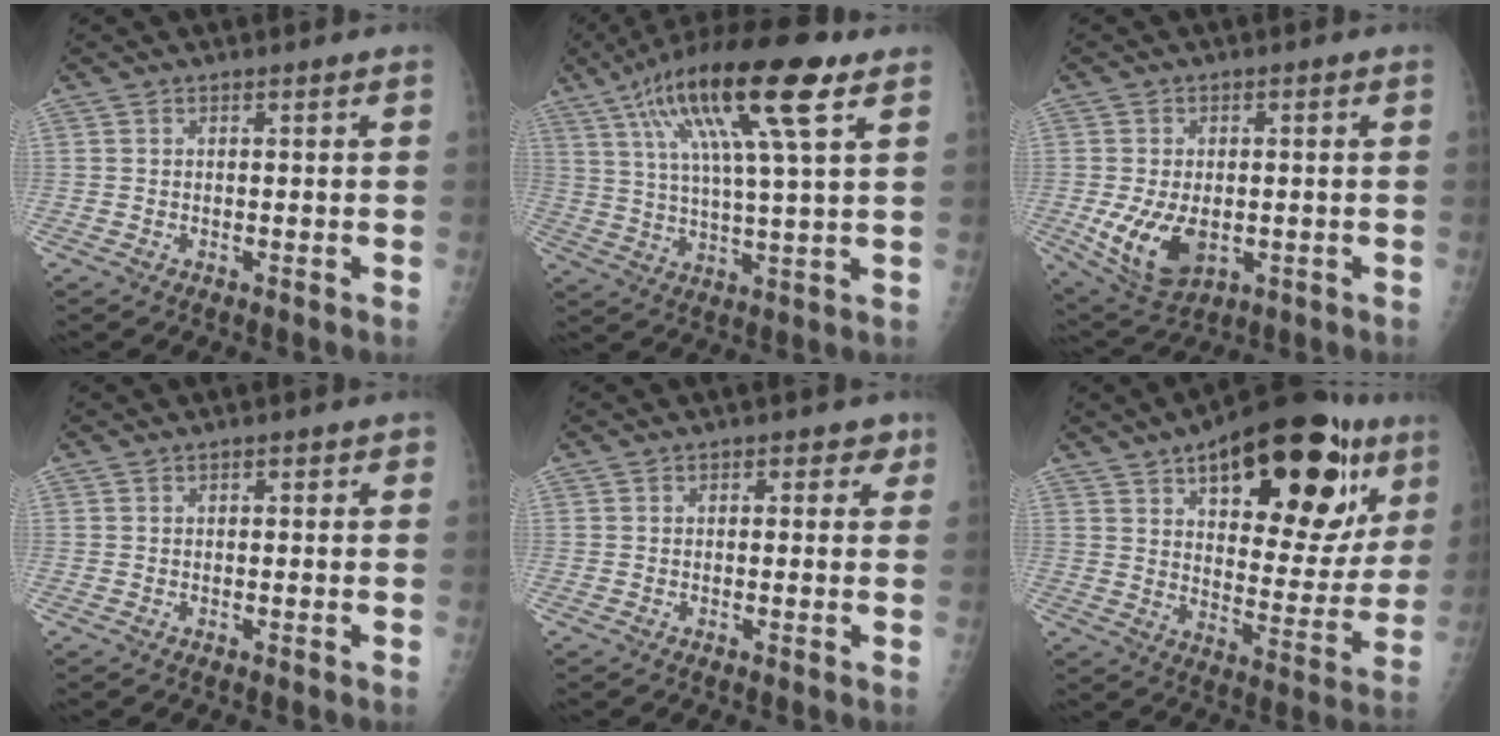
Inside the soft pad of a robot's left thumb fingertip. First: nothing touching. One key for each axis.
{"total": 19.6, "fx": 9.0, "fy": 3.7, "fz": 17.0, "tx": -0.303, "ty": -0.002, "tz": 0.151}
{"total": 10.6, "fx": -2.2, "fy": 6.6, "fz": 8.0, "tx": -0.140, "ty": -0.006, "tz": -0.022}
{"total": 1.2, "fx": 0.5, "fy": 0.8, "fz": 0.8, "tx": 0.000, "ty": 0.002, "tz": 0.002}
{"total": 2.9, "fx": 1.2, "fy": 2.1, "fz": 1.7, "tx": 0.010, "ty": 0.001, "tz": 0.006}
{"total": 29.6, "fx": 14.6, "fy": 12.9, "fz": 22.3, "tx": -0.277, "ty": -0.023, "tz": 0.216}